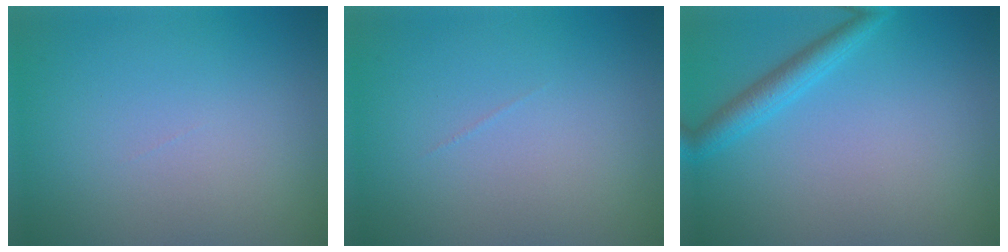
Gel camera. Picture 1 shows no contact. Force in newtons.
{"total": 0.0}
{"total": 2.4, "press": 2.4, "slide": 0.1}